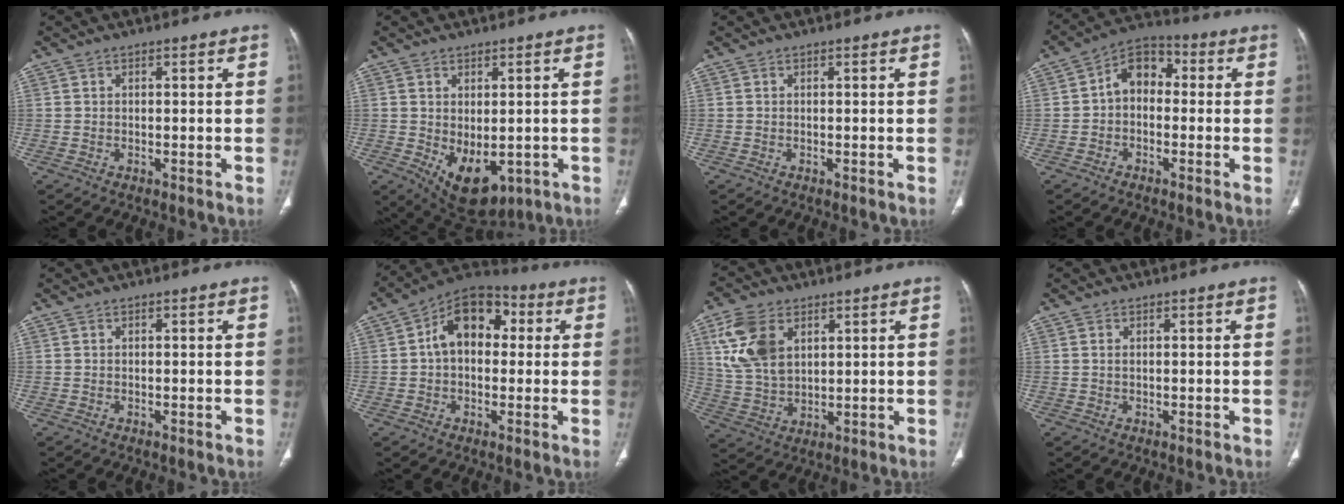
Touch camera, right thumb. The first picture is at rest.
{"total": 9.6, "force": [-2.0, 5.6, 7.6], "torque": [-0.102, -0.006, -0.004]}
{"total": 0.0}
{"total": 8.1, "force": [0.0, 5.9, 5.6], "torque": [-0.062, 0.028, -0.020]}
{"total": 0.0}
{"total": 12.7, "force": [2.0, 8.6, 9.2], "torque": [-0.115, 0.034, 0.019]}
{"total": 11.8, "force": [4.6, 7.6, 7.8], "torque": [-0.148, -0.010, 0.099]}
{"total": 0.6, "force": [0.2, 0.3, 0.5], "torque": [-0.014, 0.003, 0.005]}